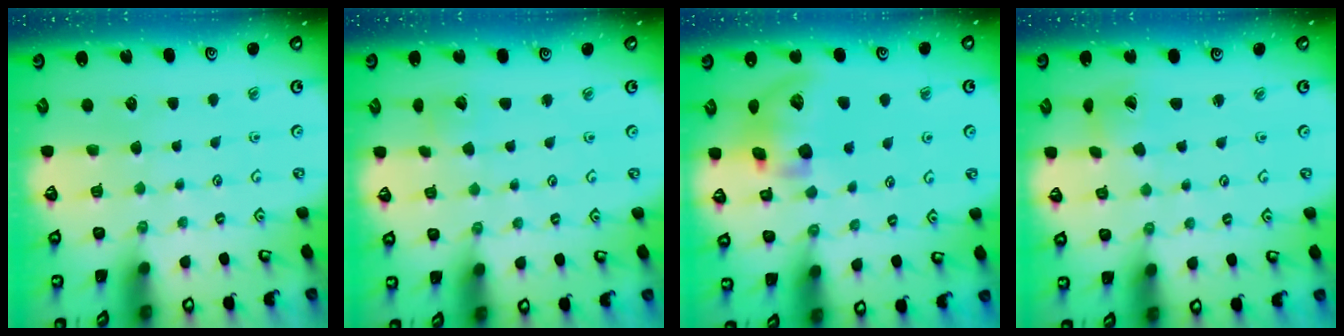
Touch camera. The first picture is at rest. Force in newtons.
{"total": 2.4, "press": 2.4, "slide": 0.2}
{"total": 13.9, "press": 13.8, "slide": 2.1}
{"total": 2.9, "press": 2.8, "slide": 0.4}